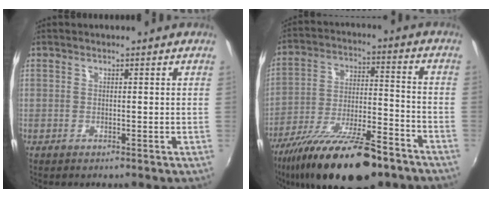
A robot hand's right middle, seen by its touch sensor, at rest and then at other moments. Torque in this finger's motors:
{"motor_torque": [1.16, -0.98, 0.66, 0.21]}